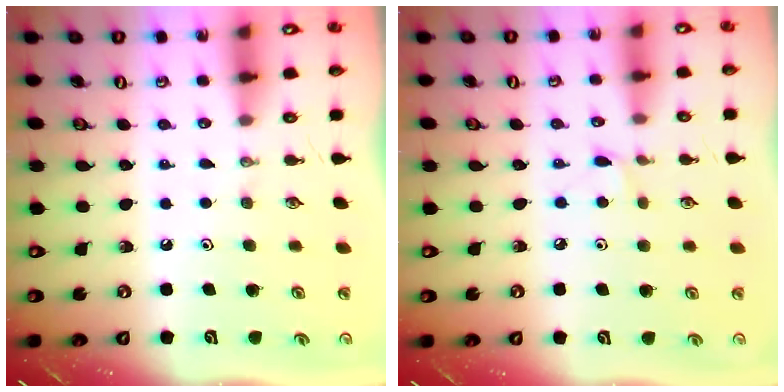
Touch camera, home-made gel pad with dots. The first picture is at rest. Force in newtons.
{"total": 3.8, "press": 3.7, "slide": 0.6}